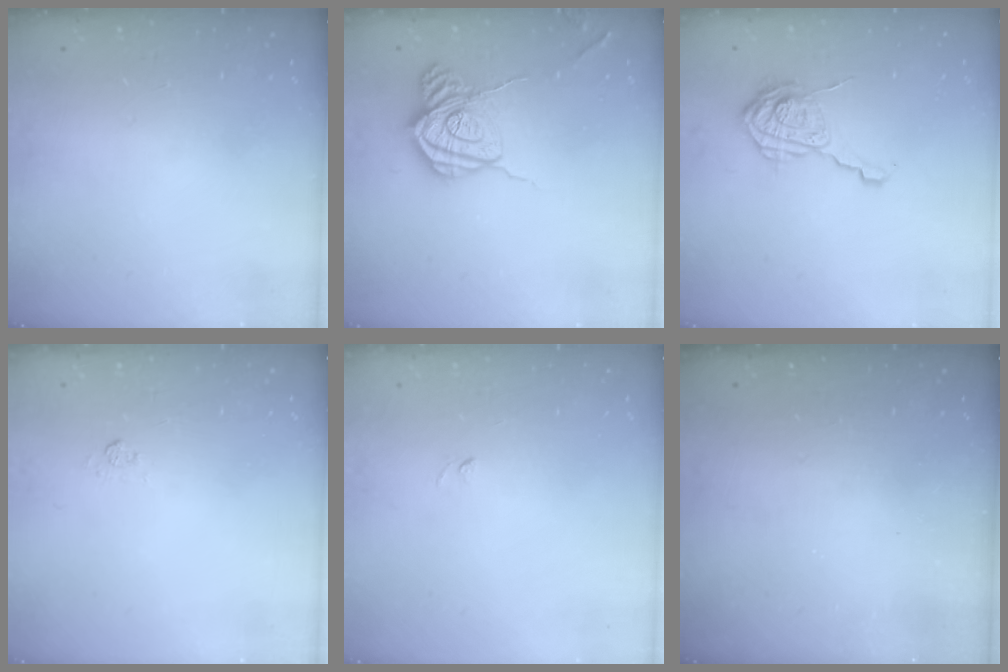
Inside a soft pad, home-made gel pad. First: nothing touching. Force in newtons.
{"total": 17.0, "press": 17.0, "slide": 0.9}
{"total": 12.1, "press": 12.1, "slide": 0.7}
{"total": 5.2, "press": 5.1, "slide": 1.2}
{"total": 3.3, "press": 3.1, "slide": 1.0}
{"total": 2.2, "press": 2.1, "slide": 0.7}